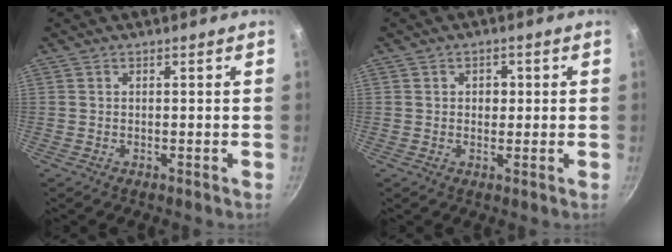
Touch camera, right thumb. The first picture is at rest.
{"total": 2.5, "force": [0.4, 2.1, 1.4], "torque": [-0.006, 0.000, 0.005]}